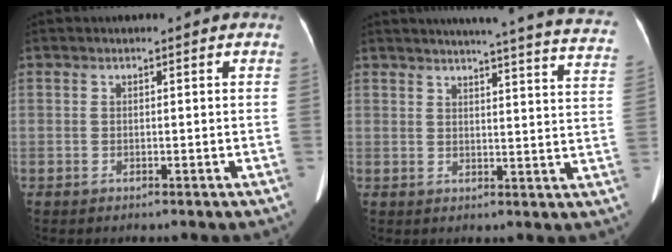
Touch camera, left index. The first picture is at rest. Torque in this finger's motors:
{"motor_torque": [0.79, -1.35, 0.13, 0.07]}